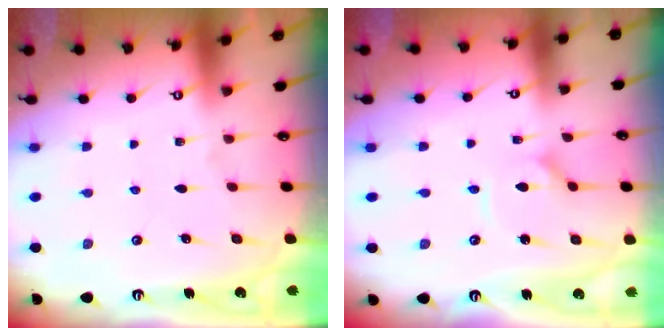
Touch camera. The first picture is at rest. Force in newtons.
{"total": 2.5, "press": 2.5, "slide": 0.3}